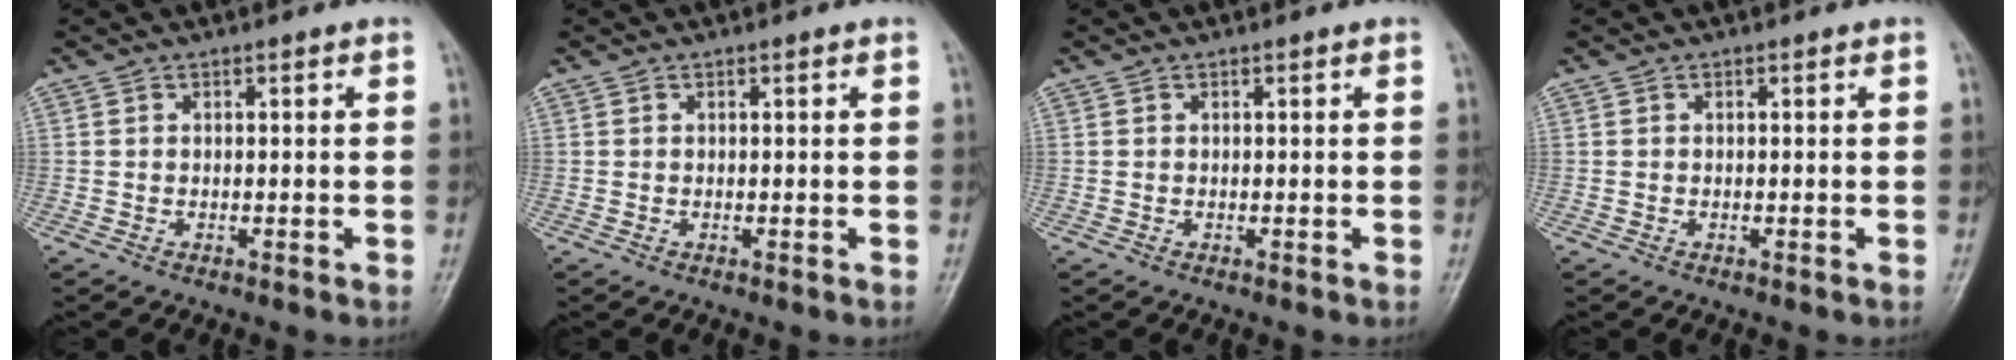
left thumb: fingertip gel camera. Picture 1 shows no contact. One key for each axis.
{"total": 0.0}
{"total": 0.0}
{"total": 0.0}